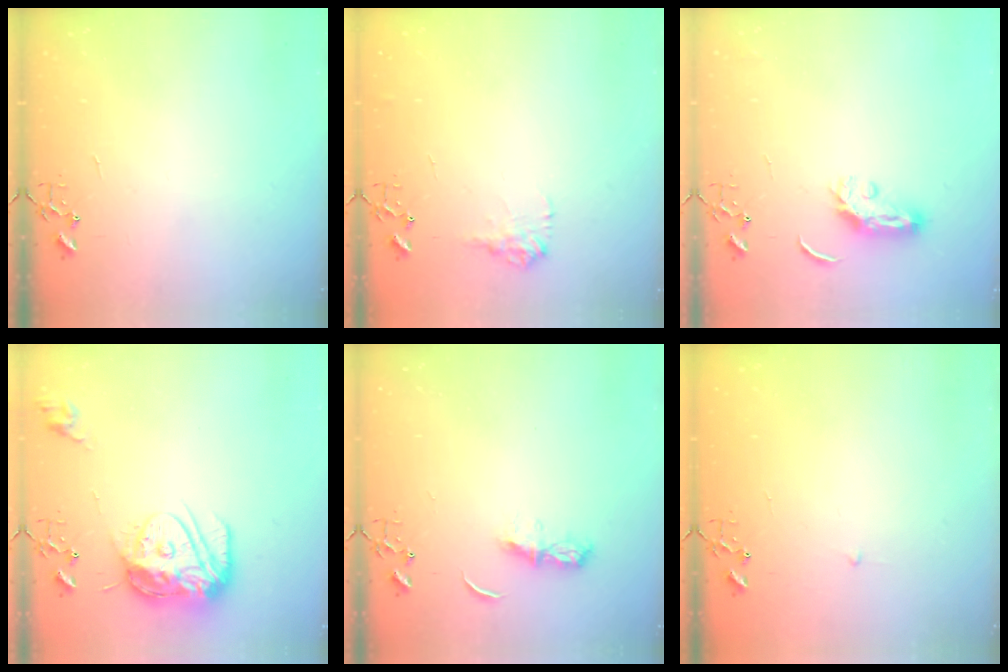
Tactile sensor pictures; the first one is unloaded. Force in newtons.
{"total": 8.9, "press": 8.9, "slide": 0.3}
{"total": 5.6, "press": 5.6, "slide": 0.5}
{"total": 15.2, "press": 15.1, "slide": 1.5}
{"total": 6.1, "press": 6.0, "slide": 0.7}
{"total": 2.3, "press": 2.3, "slide": 0.3}